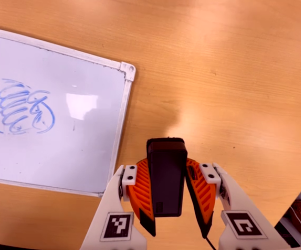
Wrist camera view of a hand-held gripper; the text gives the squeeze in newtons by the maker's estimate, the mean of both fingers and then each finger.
{"total": 8.0, "left": 6.9, "right": 9.0}